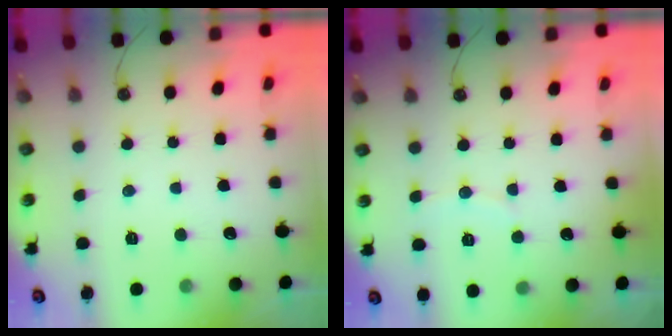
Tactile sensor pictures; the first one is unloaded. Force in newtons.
{"total": 4.0, "press": 4.0, "slide": 0.5}